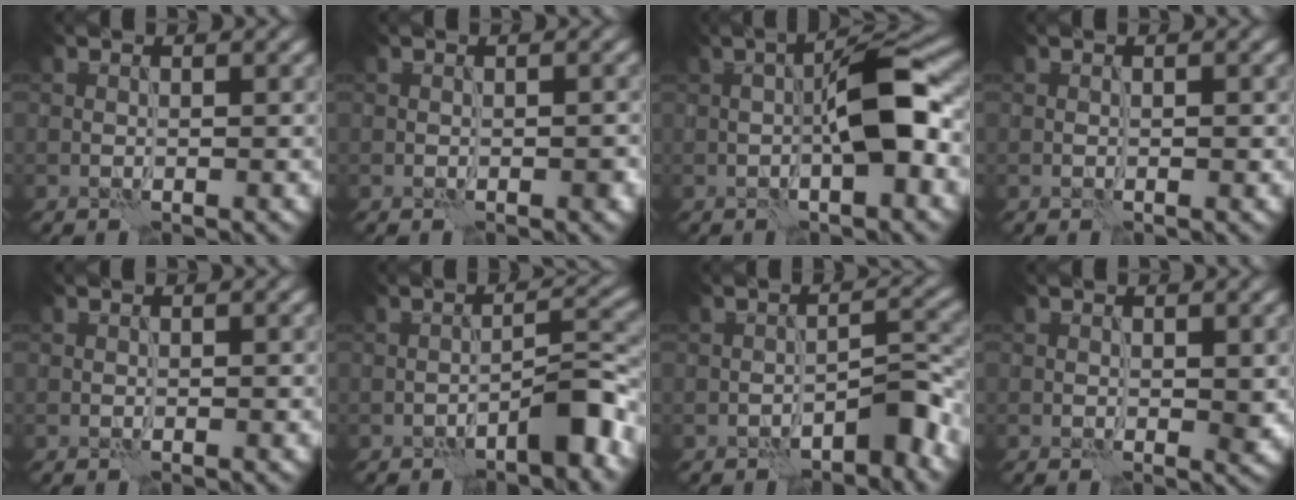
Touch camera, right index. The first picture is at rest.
{"total": 0.7, "force": [-0.3, 0.4, 0.5], "torque": [-0.010, 0.003, -0.004]}
{"total": 6.4, "force": [-0.7, 1.8, 6.1], "torque": [-0.097, 0.018, -0.016]}
{"total": 0.6, "force": [-0.2, 0.4, 0.4], "torque": [-0.008, 0.003, -0.003]}
{"total": 0.0}
{"total": 4.5, "force": [-2.8, 1.2, 3.3], "torque": [-0.043, 0.019, -0.047]}
{"total": 4.3, "force": [-2.9, 1.4, 2.8], "torque": [-0.033, 0.014, -0.045]}
{"total": 1.3, "force": [0.2, 0.8, 1.0], "torque": [-0.009, -0.002, 0.004]}